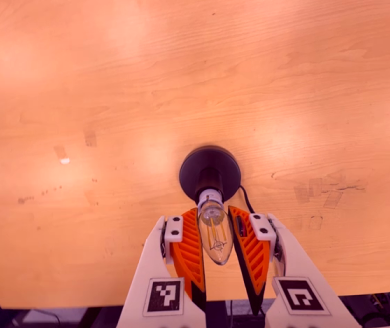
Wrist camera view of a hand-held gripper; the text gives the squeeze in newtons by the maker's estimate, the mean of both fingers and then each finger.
{"total": 9.6, "left": 8.7, "right": 10.4}